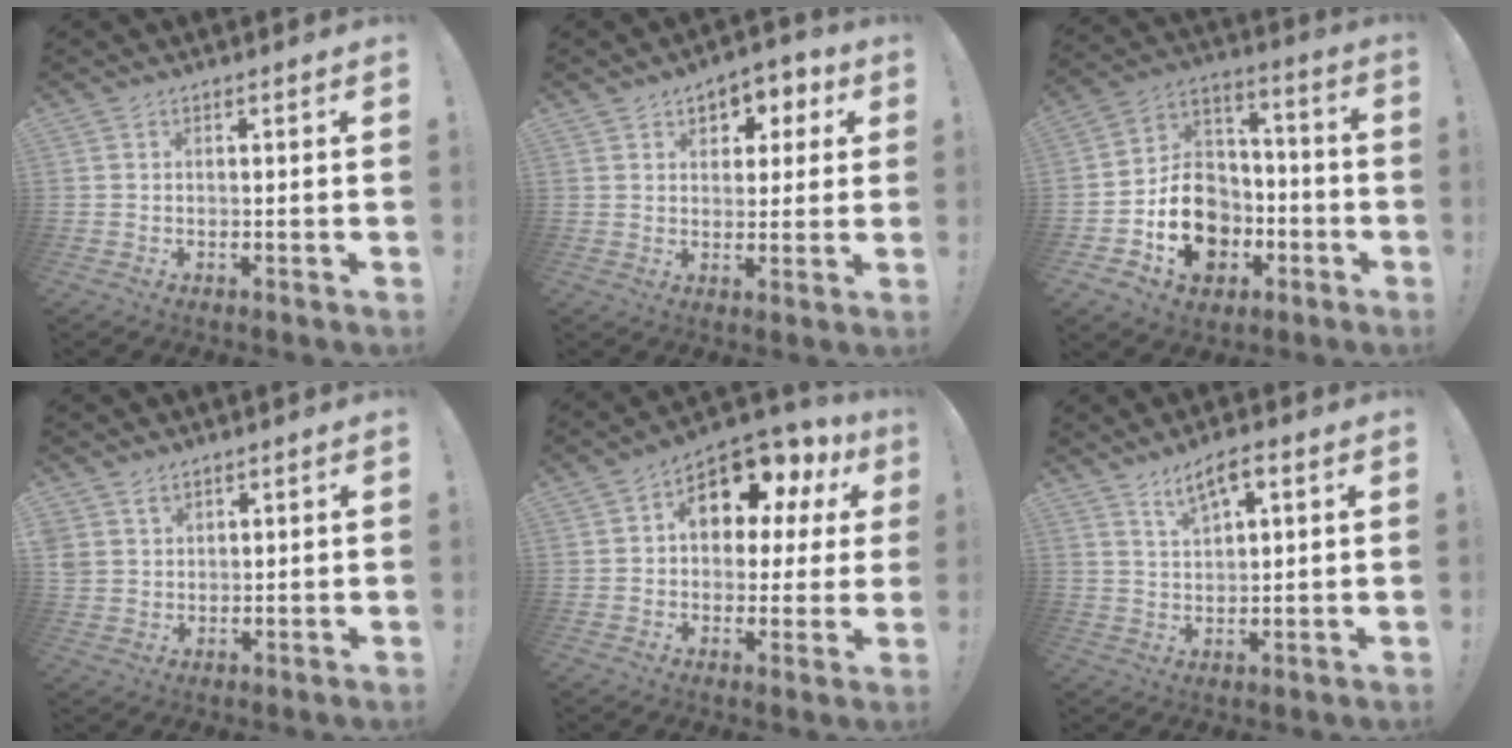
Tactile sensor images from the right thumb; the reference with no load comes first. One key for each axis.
{"total": 6.1, "fx": 2.2, "fy": 5.1, "fz": 2.6, "tx": -0.022, "ty": -0.011, "tz": 0.038}
{"total": 17.0, "fx": -6.4, "fy": 13.5, "fz": 8.2, "tx": -0.123, "ty": 0.040, "tz": -0.100}
{"total": 3.8, "fx": 2.6, "fy": 2.7, "fz": 0.5, "tx": -0.004, "ty": -0.016, "tz": 0.050}
{"total": 13.2, "fx": 6.3, "fy": 7.8, "fz": 8.6, "tx": -0.124, "ty": -0.042, "tz": 0.105}
{"total": 6.6, "fx": 4.0, "fy": 2.5, "fz": 4.6, "tx": -0.074, "ty": -0.016, "tz": 0.069}